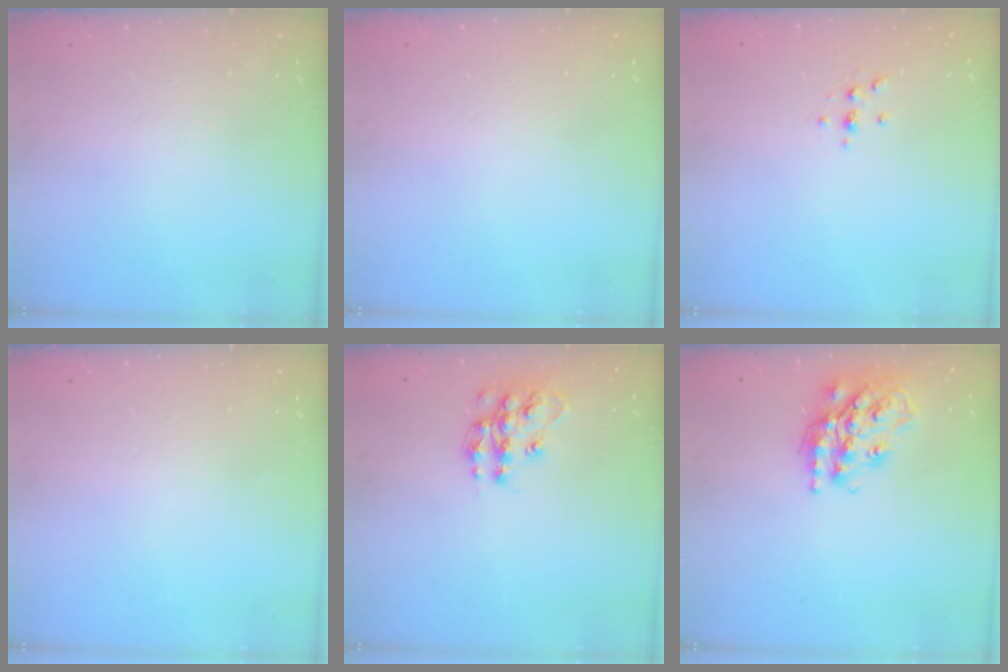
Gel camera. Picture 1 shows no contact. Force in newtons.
{"total": 0.0}
{"total": 2.4, "press": 2.4, "slide": 0.3}
{"total": 0.0}
{"total": 13.3, "press": 13.3, "slide": 0.9}
{"total": 20.4, "press": 20.3, "slide": 1.7}